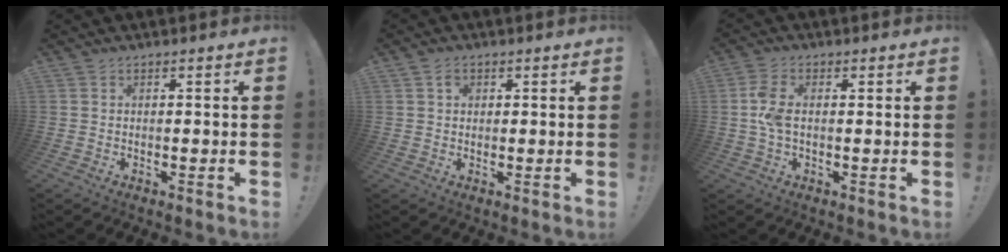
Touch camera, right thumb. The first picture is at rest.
{"total": 1.9, "force": [0.6, 1.6, 0.8], "torque": [-0.002, -0.002, 0.008]}
{"total": 6.1, "force": [0.3, 3.3, 5.1], "torque": [-0.112, 0.006, 0.003]}